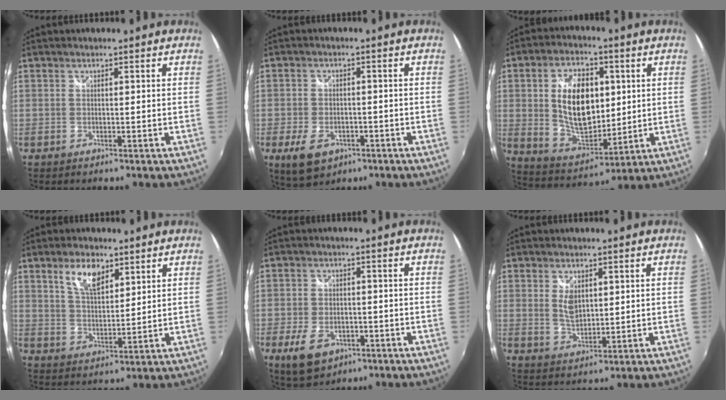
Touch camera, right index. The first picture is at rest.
{"total": 8.0, "force": [-4.0, 4.9, 4.9], "torque": [-0.112, -0.017, -0.065]}
{"total": 15.4, "force": [2.5, 8.9, 12.4], "torque": [-0.225, 0.011, 0.061]}
{"total": 7.3, "force": [4.2, 3.3, 5.0], "torque": [-0.091, 0.009, 0.079]}
{"total": 9.0, "force": [-4.4, 5.6, 5.5], "torque": [-0.128, -0.015, -0.071]}
{"total": 4.8, "force": [1.3, 2.9, 3.6], "torque": [-0.063, -0.002, 0.026]}